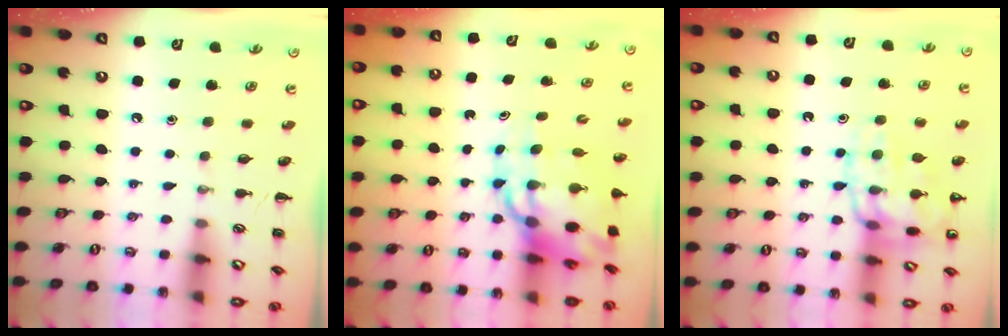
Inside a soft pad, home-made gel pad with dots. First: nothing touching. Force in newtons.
{"total": 13.9, "press": 13.4, "slide": 3.8}
{"total": 15.2, "press": 15.1, "slide": 1.6}